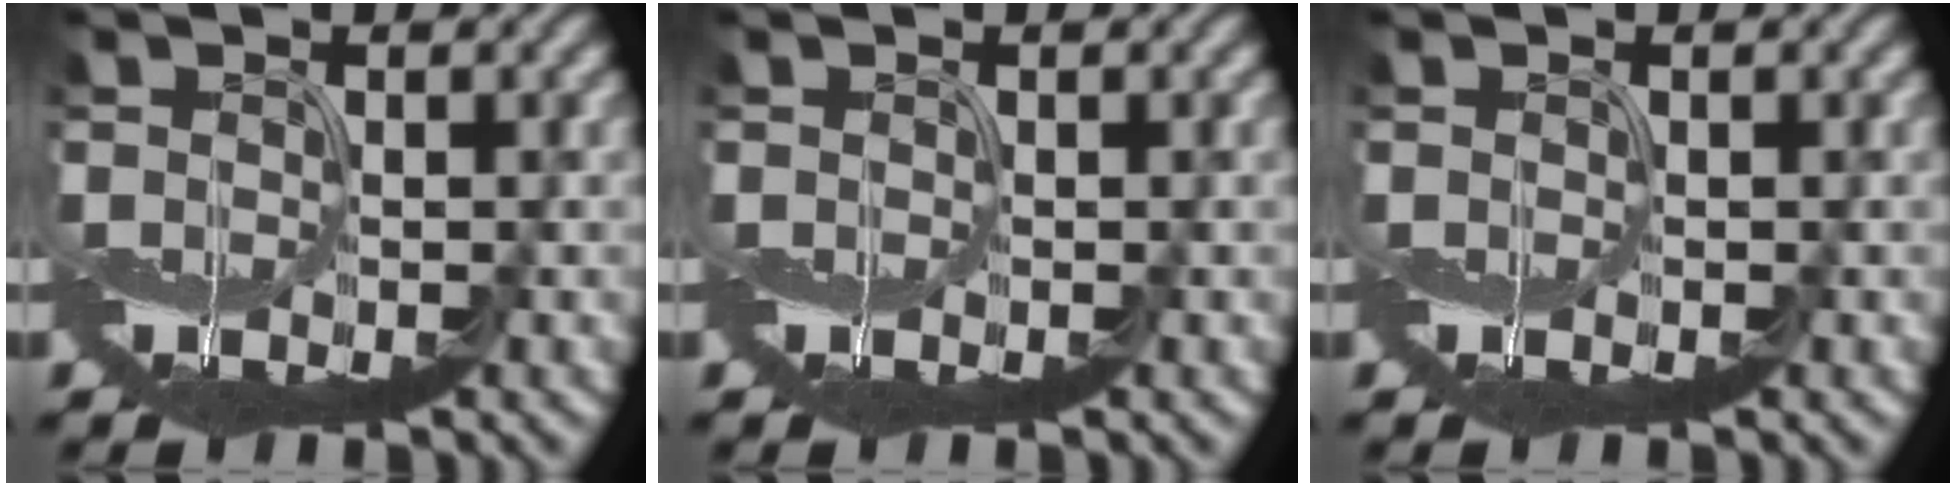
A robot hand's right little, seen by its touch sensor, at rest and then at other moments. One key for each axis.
{"total": 0.0}
{"total": 0.0}